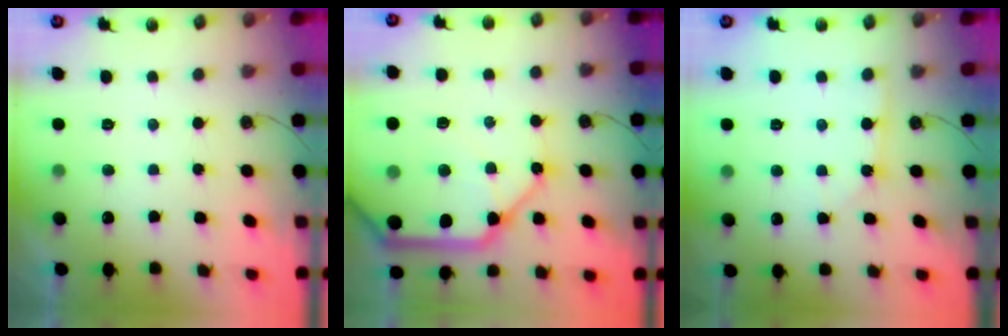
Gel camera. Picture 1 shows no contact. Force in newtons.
{"total": 25.1, "press": 24.9, "slide": 3.4}
{"total": 1.9, "press": 1.8, "slide": 0.2}